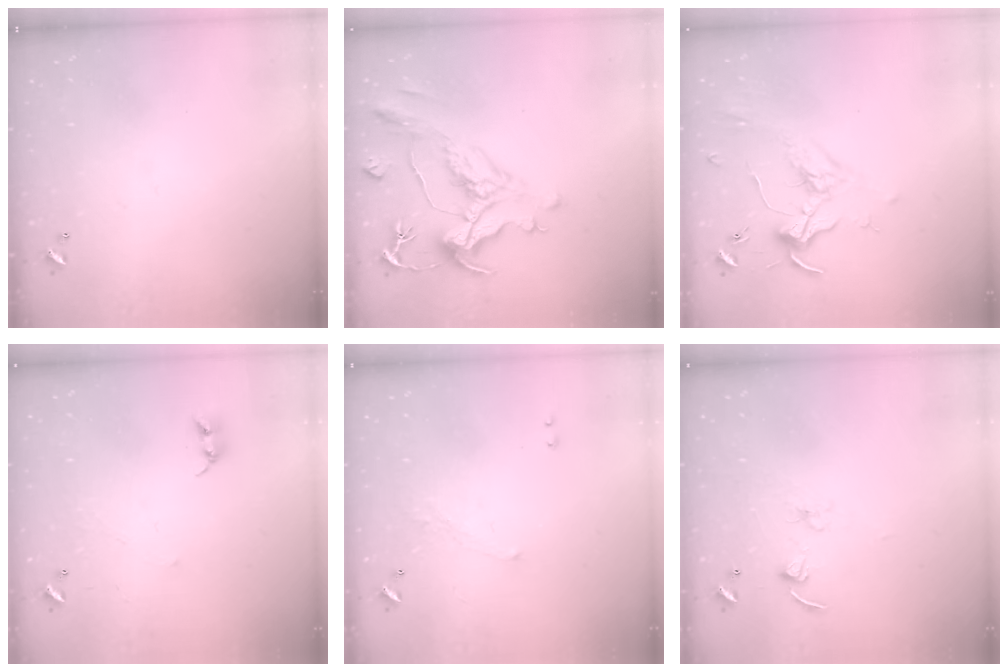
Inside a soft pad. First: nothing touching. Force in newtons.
{"total": 1.9, "press": 0.9, "slide": 1.7}
{"total": 1.7, "press": 1.6, "slide": 0.7}
{"total": 2.4, "press": 2.4, "slide": 0.2}
{"total": 0.8, "press": 0.6, "slide": 0.5}
{"total": 2.7, "press": 2.7, "slide": 0.2}